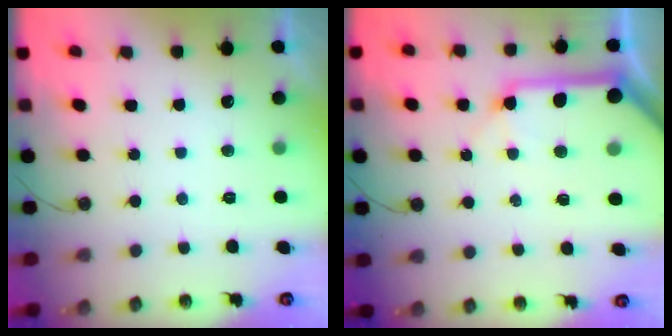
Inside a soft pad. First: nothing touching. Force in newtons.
{"total": 15.4, "press": 15.2, "slide": 2.2}